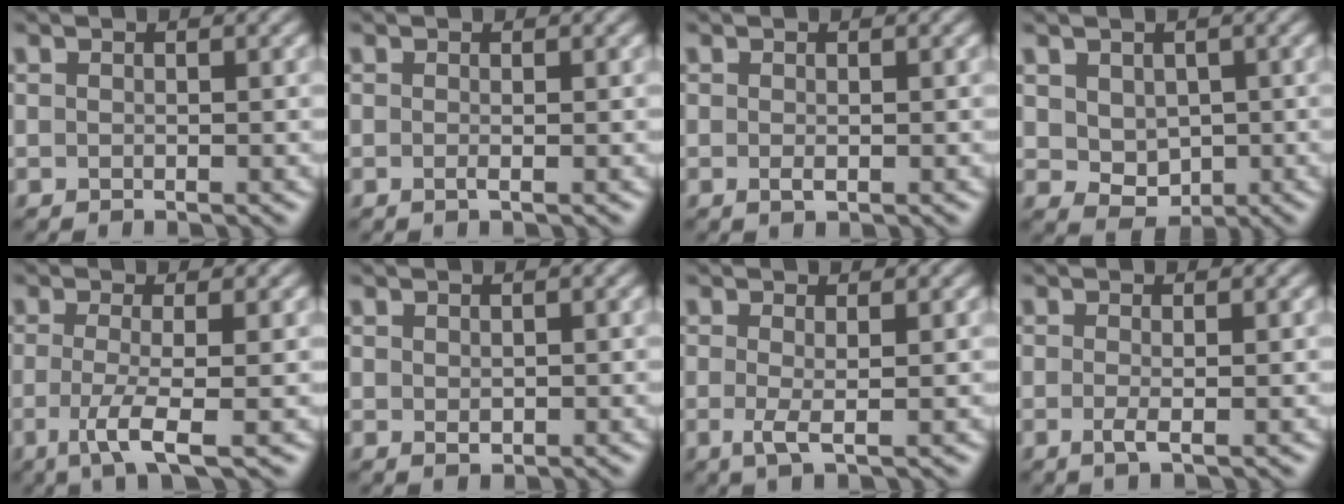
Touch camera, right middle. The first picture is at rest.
{"total": 0.6, "force": [-0.1, 0.1, 0.6], "torque": [-0.012, -0.004, -0.003]}
{"total": 0.7, "force": [-0.1, 0.3, 0.6], "torque": [-0.013, -0.004, -0.001]}
{"total": 2.9, "force": [0.3, 2.3, 1.7], "torque": [-0.031, -0.008, 0.012]}
{"total": 3.9, "force": [-1.1, 0.8, 3.6], "torque": [-0.072, -0.010, -0.026]}
{"total": 0.6, "force": [0.1, 0.5, 0.4], "torque": [-0.008, -0.003, 0.005]}
{"total": 1.8, "force": [-0.1, 0.3, 1.7], "torque": [-0.038, -0.005, -0.004]}
{"total": 1.3, "force": [-0.3, 0.3, 1.3], "torque": [-0.025, -0.007, -0.006]}